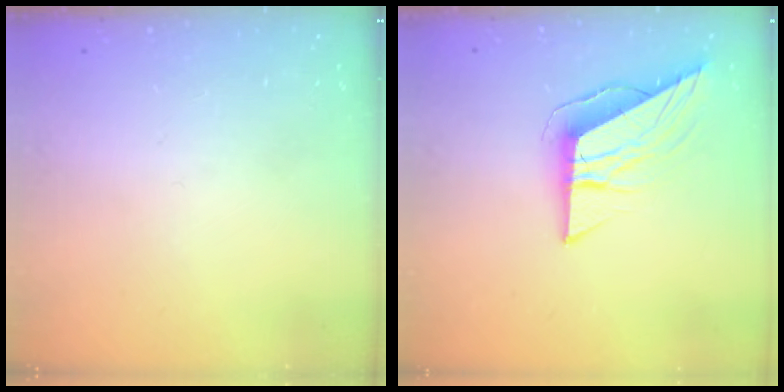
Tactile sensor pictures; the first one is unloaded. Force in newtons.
{"total": 8.7, "press": 8.7, "slide": 0.3}